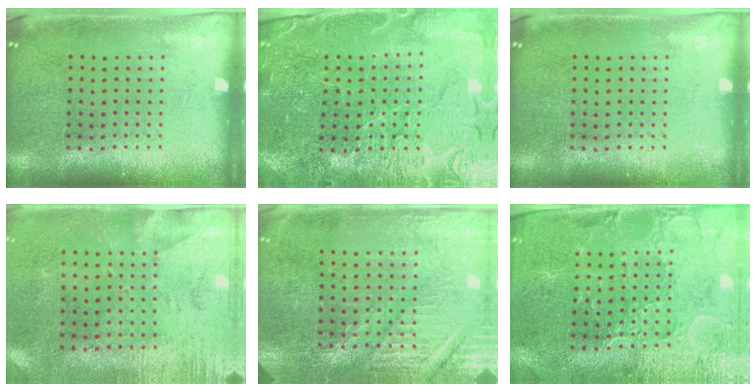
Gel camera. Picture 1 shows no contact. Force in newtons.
{"total": 3.2, "press": 3.2, "slide": 0.1}
{"total": 0.0}
{"total": 2.8, "press": 2.3, "slide": 1.7}
{"total": 3.9, "press": 3.7, "slide": 1.0}
{"total": 1.9, "press": 1.8, "slide": 0.5}